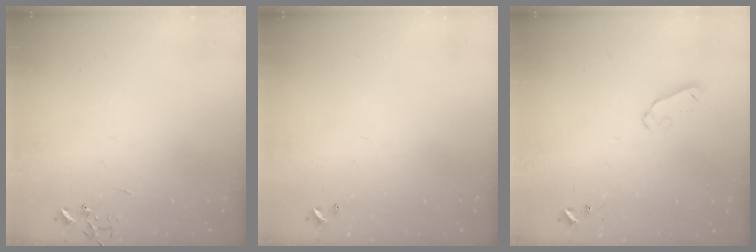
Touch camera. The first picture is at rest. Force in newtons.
{"total": 0.0}
{"total": 4.0, "press": 4.0, "slide": 0.4}